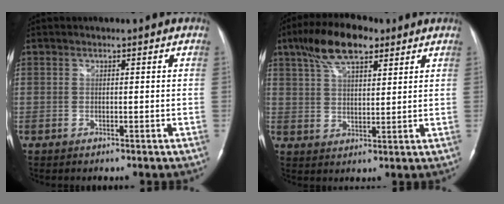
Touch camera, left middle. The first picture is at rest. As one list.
[{"total": 10.4, "force": [6.6, 3.8, 7.2], "torque": [-0.137, 0.022, 0.119]}]